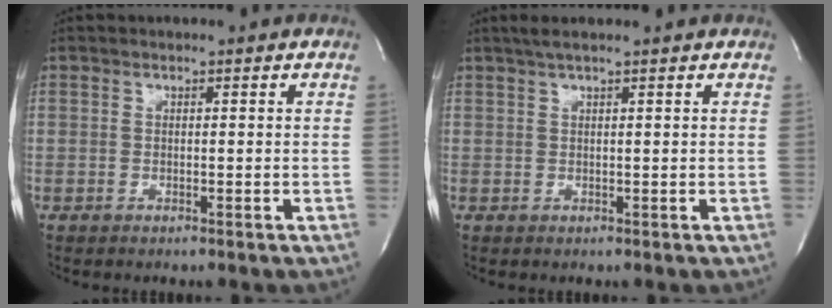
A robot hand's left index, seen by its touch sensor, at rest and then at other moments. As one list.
[{"total": 4.0, "force": [3.2, -0.5, 2.4], "torque": [-0.037, 0.026, 0.055]}]